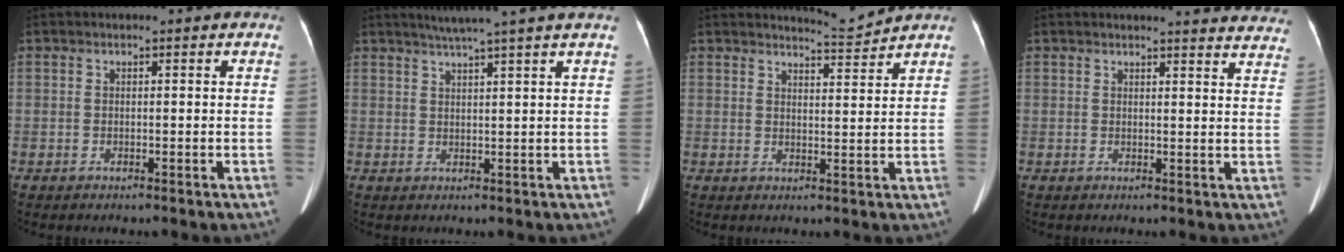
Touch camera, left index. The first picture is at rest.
{"total": 6.7, "force": [5.3, -1.6, 3.8], "torque": [-0.055, 0.014, 0.075]}
{"total": 3.5, "force": [3.3, -1.1, -0.6], "torque": [-0.002, -0.020, 0.057]}
{"total": 13.7, "force": [13.3, 1.2, 3.0], "torque": [-0.013, -0.066, 0.118]}